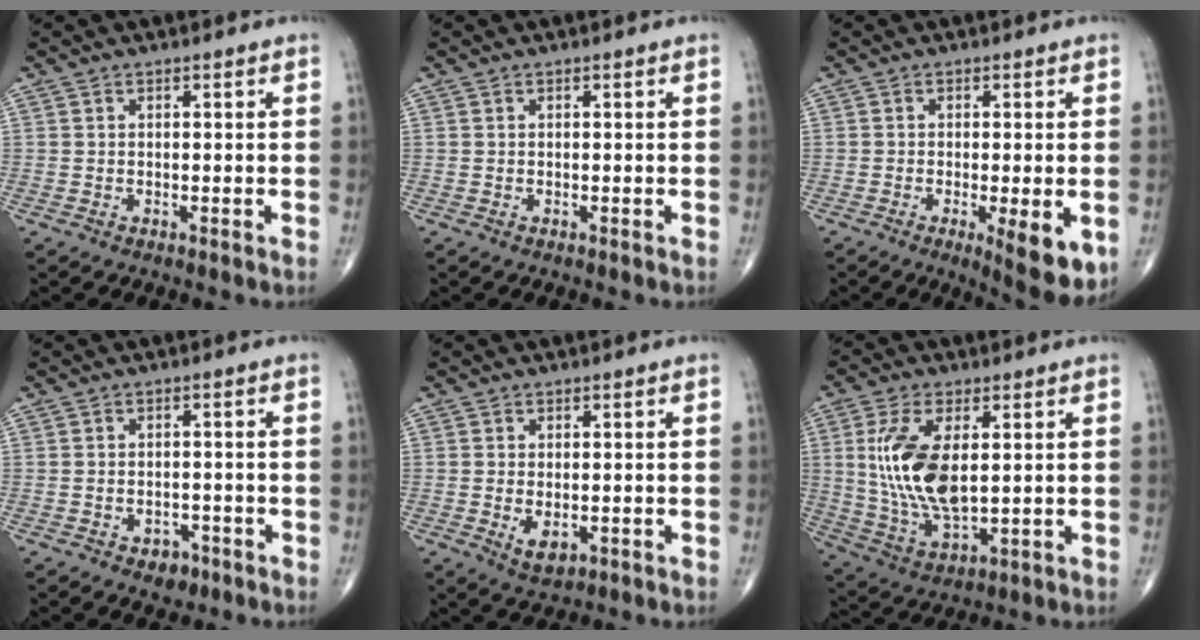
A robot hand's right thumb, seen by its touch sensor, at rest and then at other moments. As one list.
[{"total": 0.0}, {"total": 8.7, "force": [-2.6, 2.2, 8.0], "torque": [-0.108, -0.020, -0.035]}, {"total": 3.3, "force": [-1.8, 2.3, 1.4], "torque": [-0.008, 0.013, -0.020]}, {"total": 3.8, "force": [-0.8, 2.2, 3.0], "torque": [-0.047, -0.008, -0.005]}, {"total": 14.4, "force": [2.2, 6.9, 12.4], "torque": [-0.252, -0.015, 0.054]}]